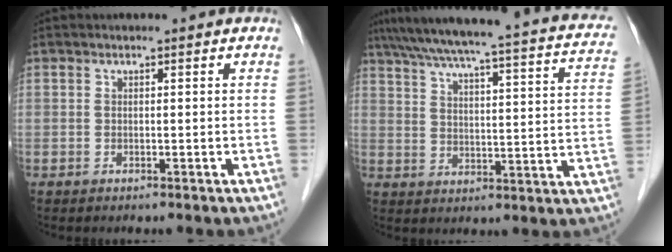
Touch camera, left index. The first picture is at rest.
{"total": 26.2, "force": [21.2, 3.5, 14.9], "torque": [-0.227, 0.004, 0.256]}